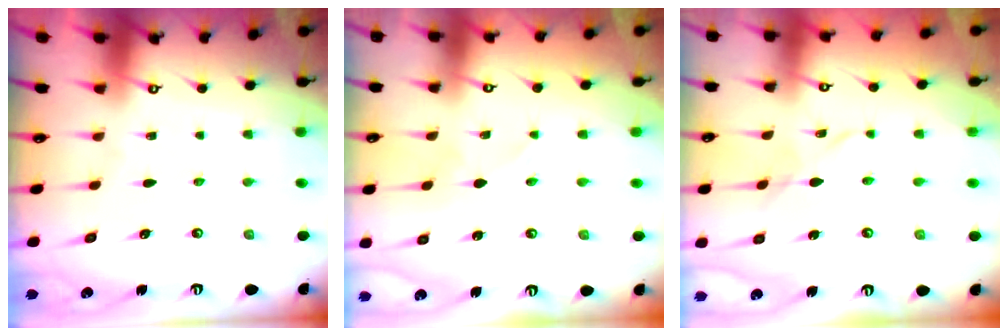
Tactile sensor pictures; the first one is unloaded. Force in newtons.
{"total": 2.6, "press": 2.6, "slide": 0.2}
{"total": 6.1, "press": 6.1, "slide": 0.4}